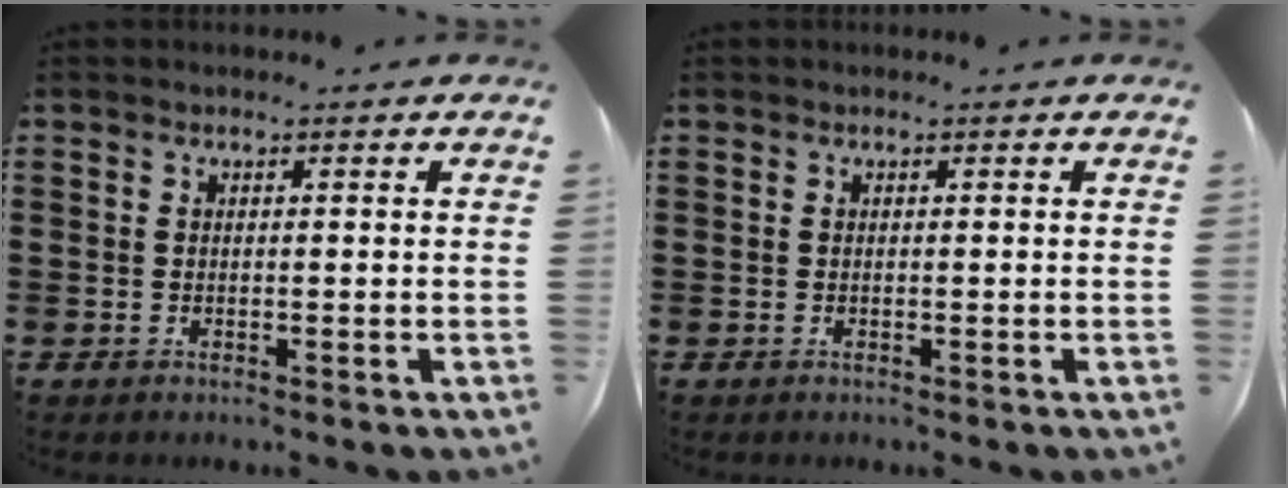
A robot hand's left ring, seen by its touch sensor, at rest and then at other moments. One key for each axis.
{"total": 0.0}